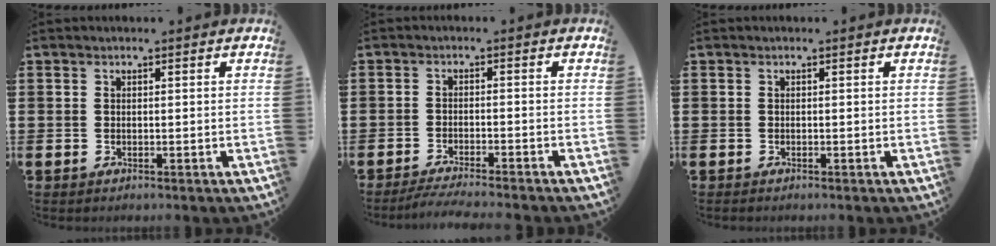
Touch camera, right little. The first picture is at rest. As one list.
[{"total": 2.5, "force": [-2.2, -0.2, 1.1], "torque": [-0.015, 0.002, -0.042]}, {"total": 0.0}]